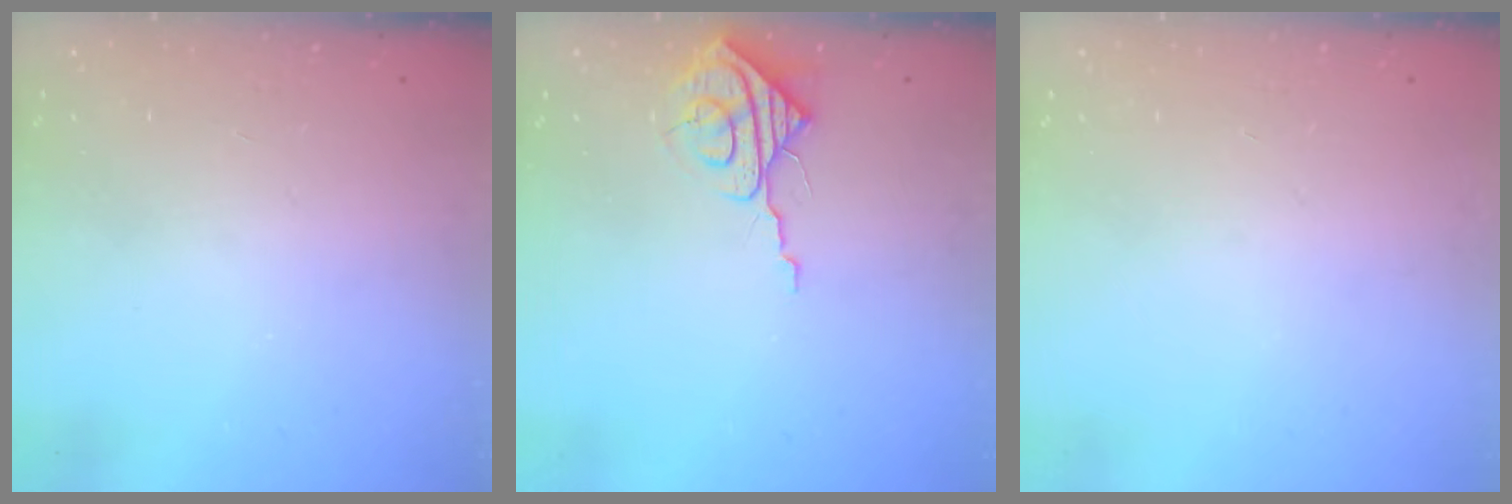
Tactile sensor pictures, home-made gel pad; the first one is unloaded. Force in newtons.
{"total": 8.7, "press": 8.7, "slide": 0.4}
{"total": 0.0}